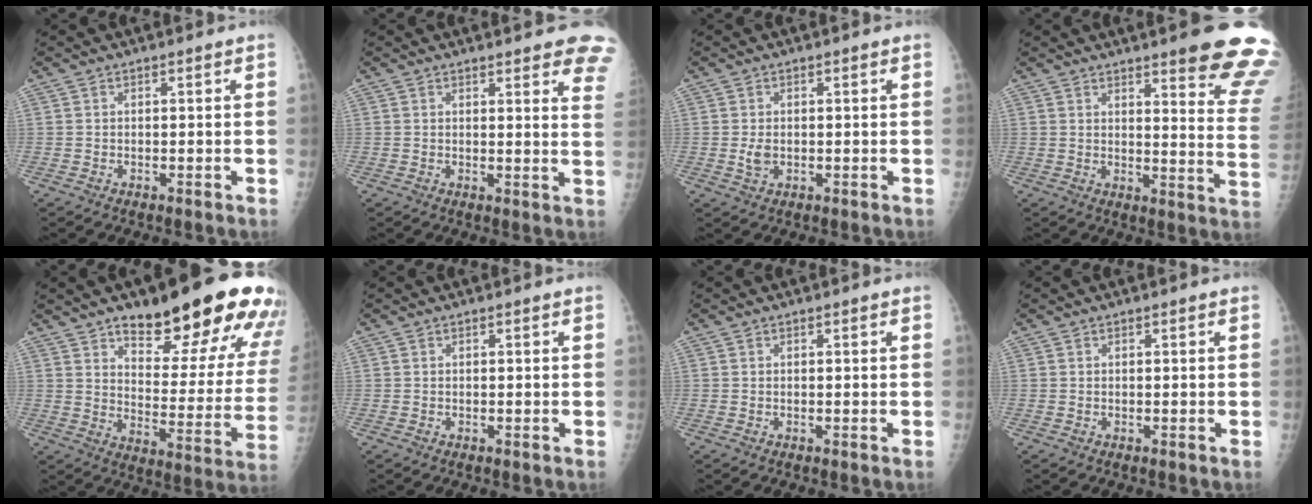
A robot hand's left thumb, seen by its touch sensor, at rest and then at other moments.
{"total": 10.3, "force": [8.3, 2.5, 5.6], "torque": [-0.029, -0.033, 0.072]}
{"total": 2.3, "force": [-0.1, 1.6, 1.6], "torque": [-0.027, -0.003, 0.001]}
{"total": 17.7, "force": [12.8, 2.7, 11.9], "torque": [-0.121, -0.082, 0.146]}
{"total": 25.1, "force": [16.2, 8.2, 17.4], "torque": [-0.184, -0.077, 0.222]}
{"total": 0.0}
{"total": 0.0}
{"total": 0.0}